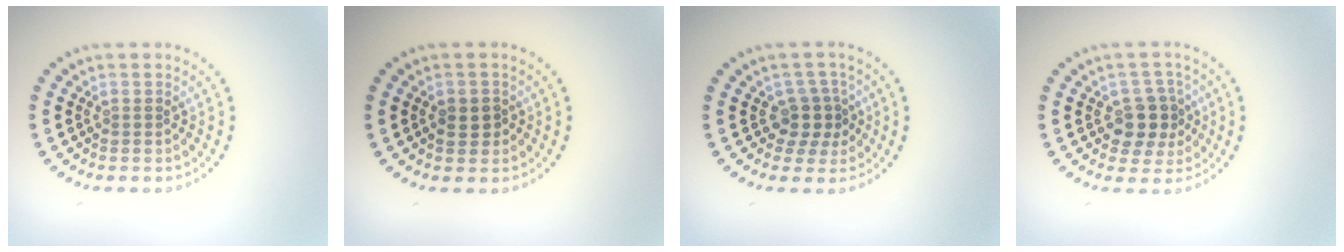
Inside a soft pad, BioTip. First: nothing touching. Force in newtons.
{"total": 1.9, "press": 1.8, "slide": 0.4}
{"total": 2.7, "press": 2.1, "slide": 1.7}
{"total": 3.6, "press": 3.4, "slide": 1.4}